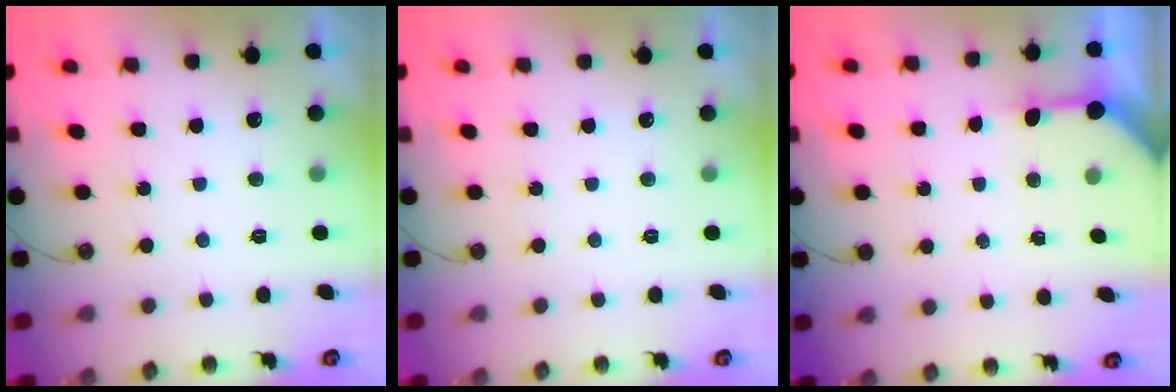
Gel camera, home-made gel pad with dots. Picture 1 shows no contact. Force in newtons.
{"total": 0.0}
{"total": 4.7, "press": 4.6, "slide": 0.5}